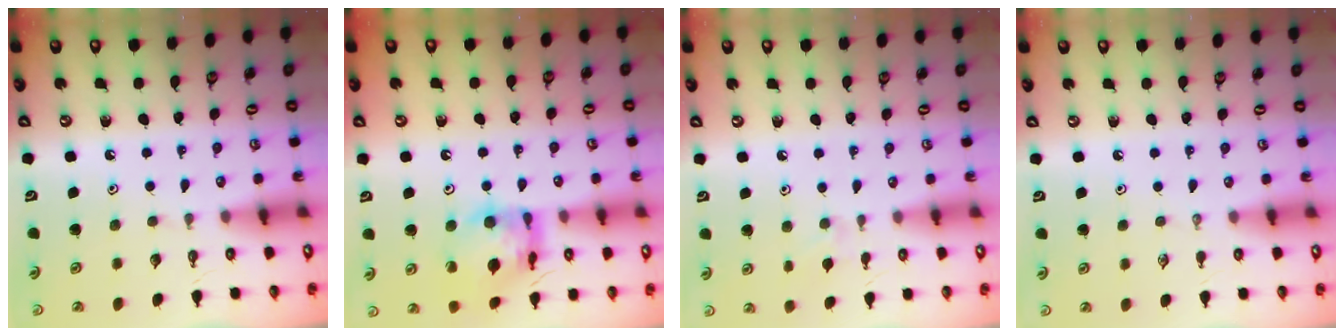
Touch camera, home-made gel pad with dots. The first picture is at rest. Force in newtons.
{"total": 11.8, "press": 11.7, "slide": 1.0}
{"total": 6.8, "press": 6.8, "slide": 0.8}
{"total": 0.0}